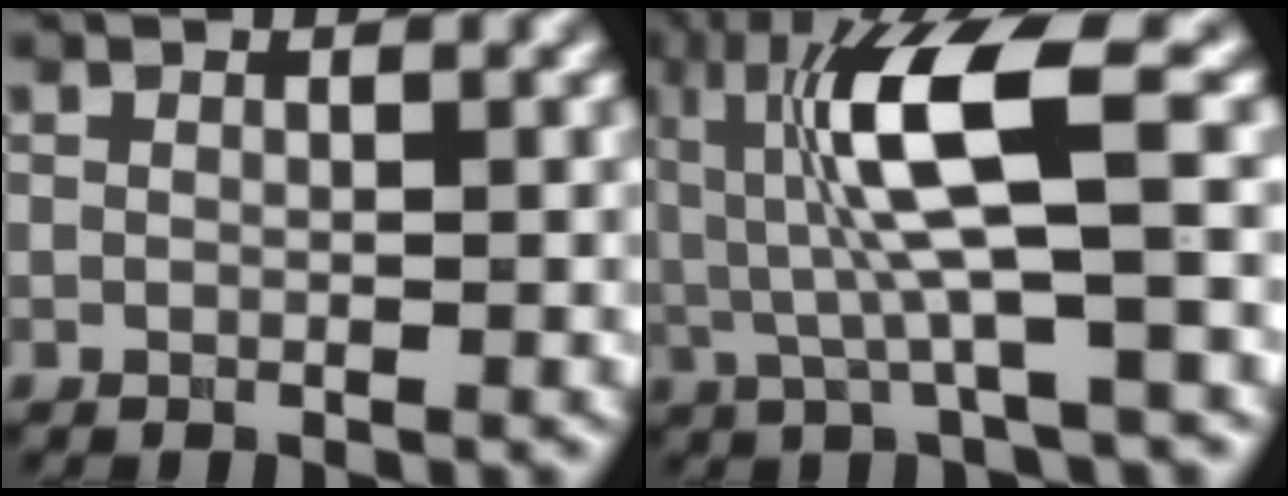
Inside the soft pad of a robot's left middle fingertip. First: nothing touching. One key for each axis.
{"total": 8.1, "fx": 1.1, "fy": 1.5, "fz": 7.8, "tx": -0.154, "ty": -0.003, "tz": 0.028}